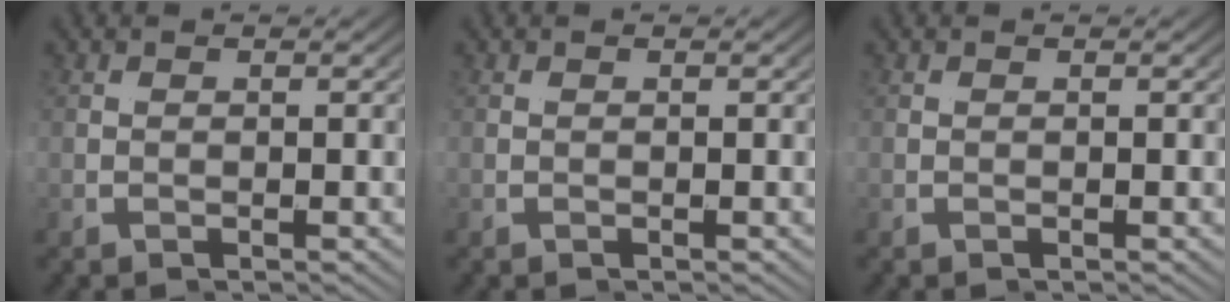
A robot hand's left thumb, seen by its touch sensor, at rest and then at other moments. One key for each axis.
{"total": 0.0}
{"total": 0.0}